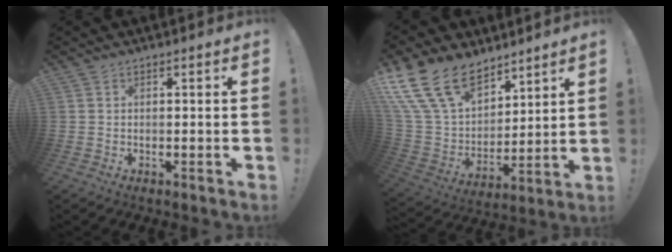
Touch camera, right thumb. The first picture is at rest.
{"total": 20.4, "force": [13.1, 12.1, 9.8], "torque": [-0.206, -0.077, 0.258]}